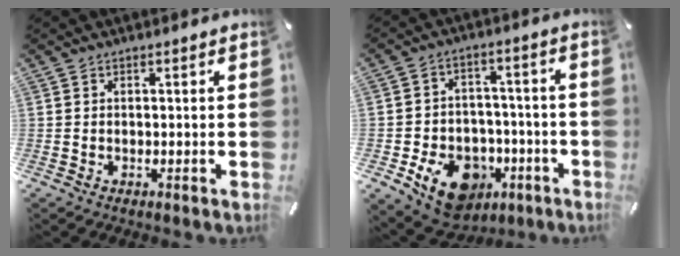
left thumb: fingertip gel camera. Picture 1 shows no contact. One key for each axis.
{"total": 13.3, "fx": -6.1, "fy": 9.8, "fz": 6.7, "tx": -0.088, "ty": 0.039, "tz": -0.099}